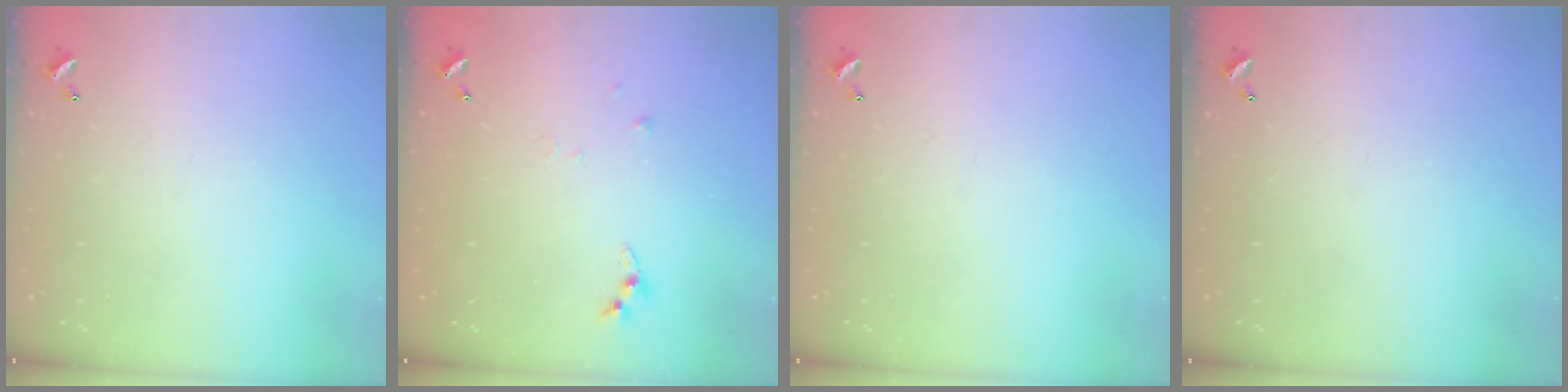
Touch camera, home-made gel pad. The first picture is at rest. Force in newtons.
{"total": 4.9, "press": 4.9, "slide": 0.4}
{"total": 0.0}
{"total": 0.0}